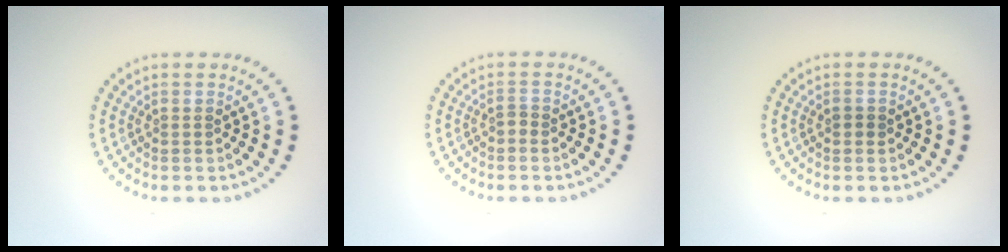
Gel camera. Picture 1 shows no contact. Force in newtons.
{"total": 0.8, "press": 0.5, "slide": 0.6}
{"total": 0.7, "press": 0.7, "slide": 0.1}